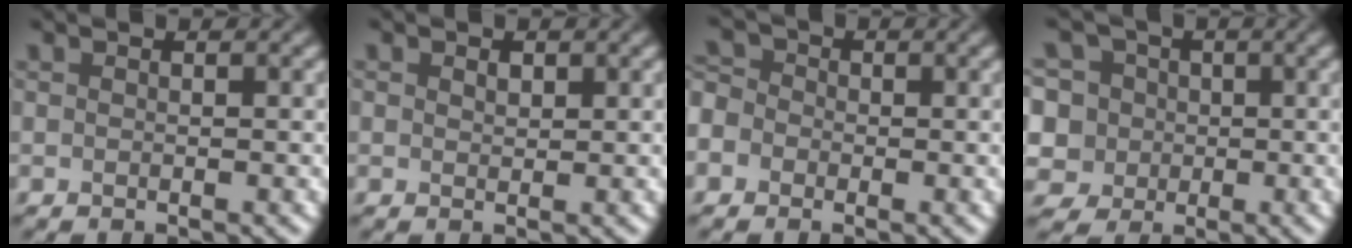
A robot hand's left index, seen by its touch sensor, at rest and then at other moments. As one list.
[{"total": 1.0, "force": [0.4, 0.7, 0.4], "torque": [-0.008, -0.001, 0.006]}, {"total": 4.0, "force": [-0.9, 3.6, 1.4], "torque": [-0.033, 0.025, -0.042]}, {"total": 9.8, "force": [3.1, 8.0, 4.7], "torque": [-0.093, 0.037, 0.014]}]